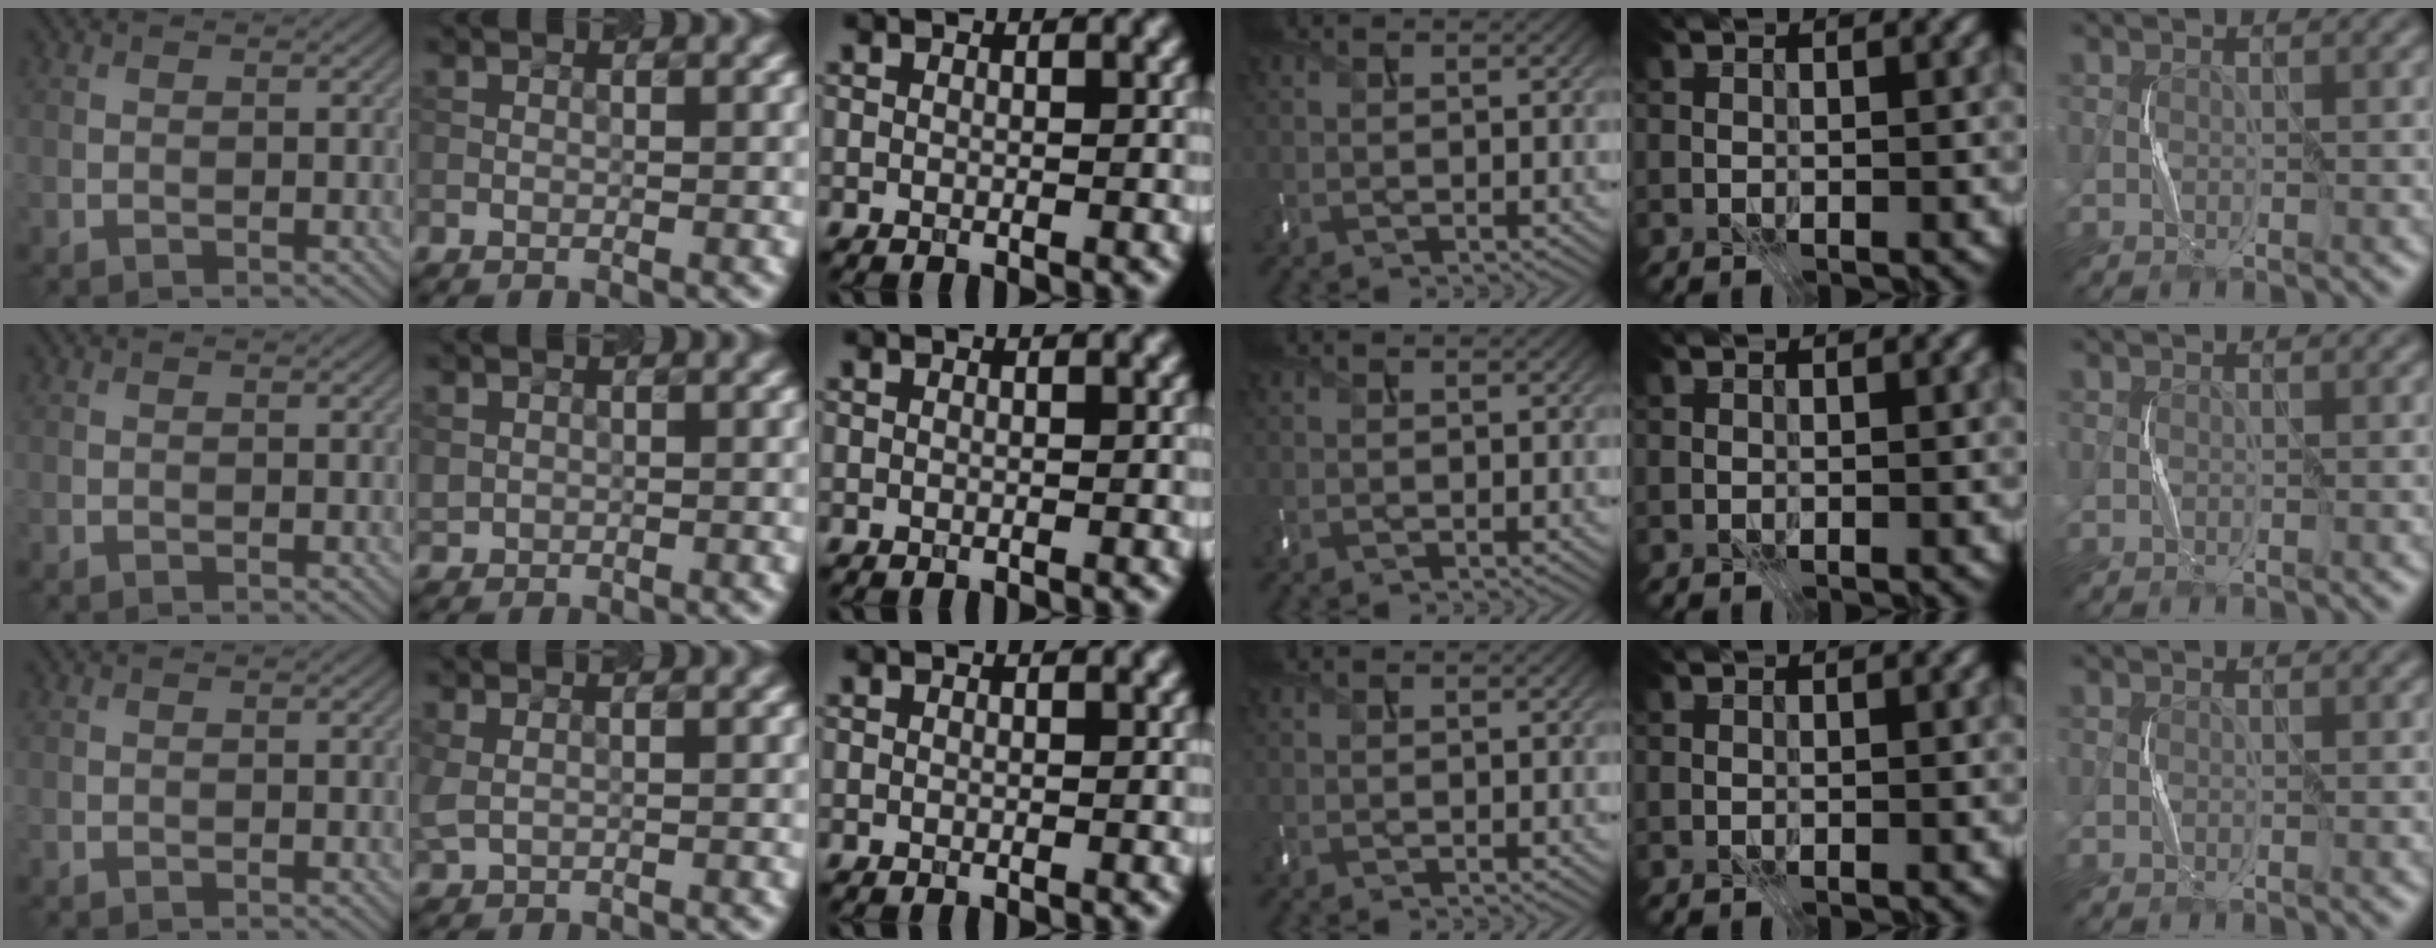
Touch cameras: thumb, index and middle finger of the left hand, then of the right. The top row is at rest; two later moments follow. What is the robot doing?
{"motion": "press", "object": "mouse"}